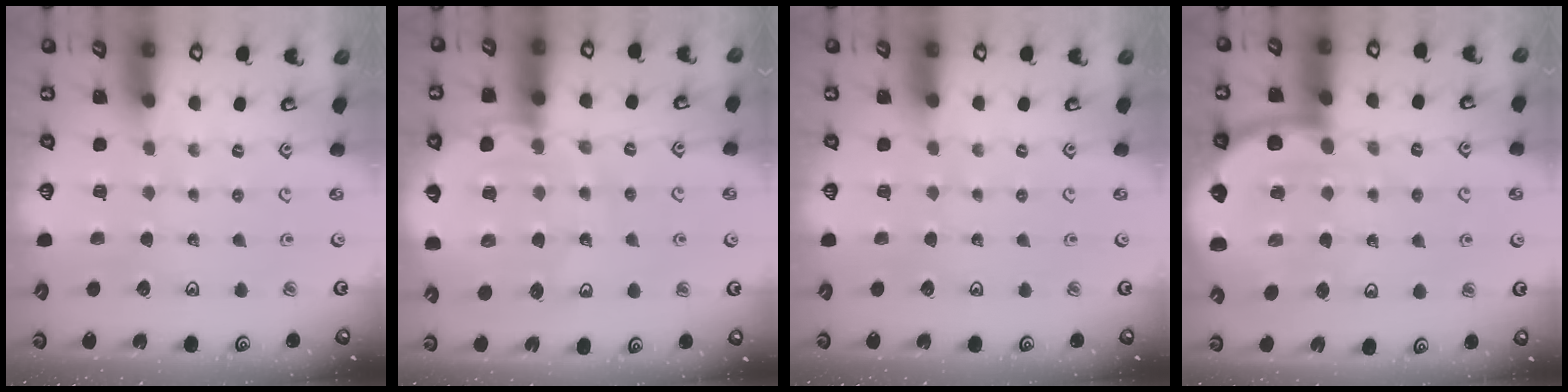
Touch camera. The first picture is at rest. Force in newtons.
{"total": 11.2, "press": 10.9, "slide": 2.8}
{"total": 0.0}
{"total": 9.2, "press": 8.9, "slide": 2.5}